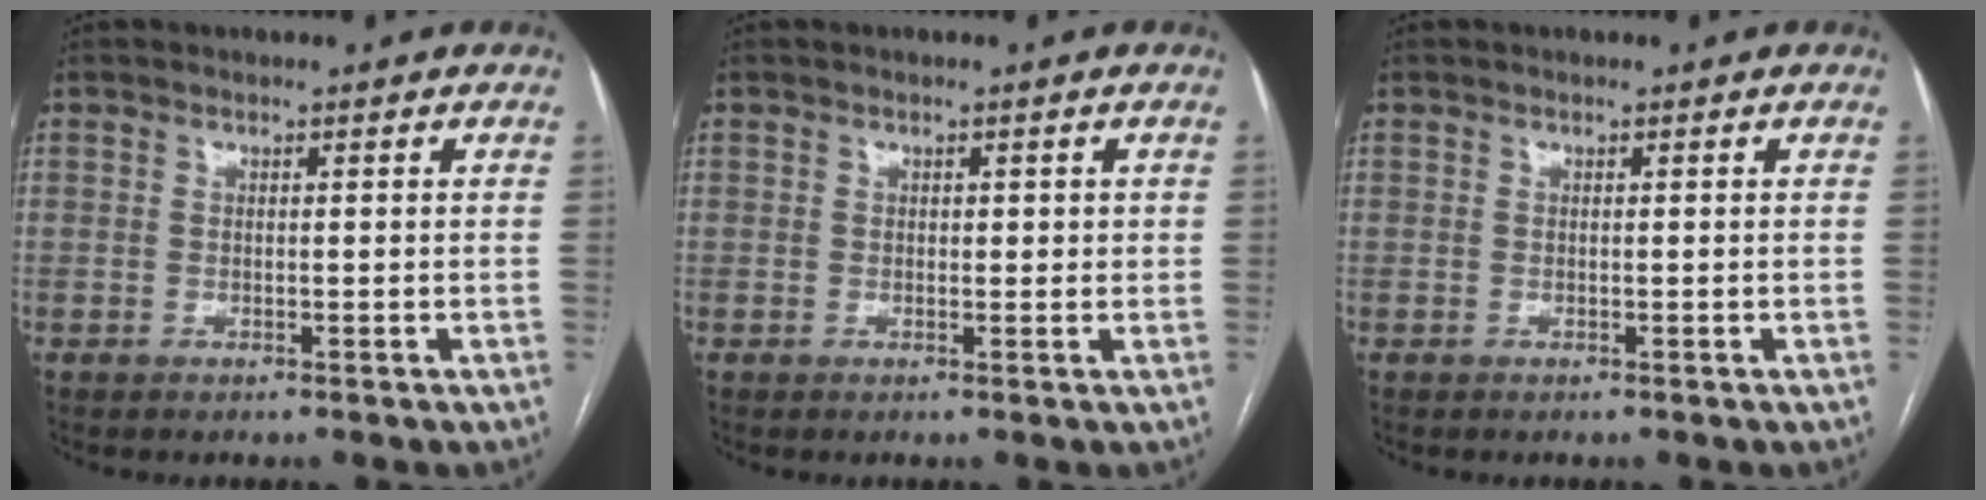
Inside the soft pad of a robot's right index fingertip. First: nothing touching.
{"total": 1.5, "force": [0.3, 0.9, 1.1], "torque": [-0.011, 0.004, 0.003]}
{"total": 0.0}